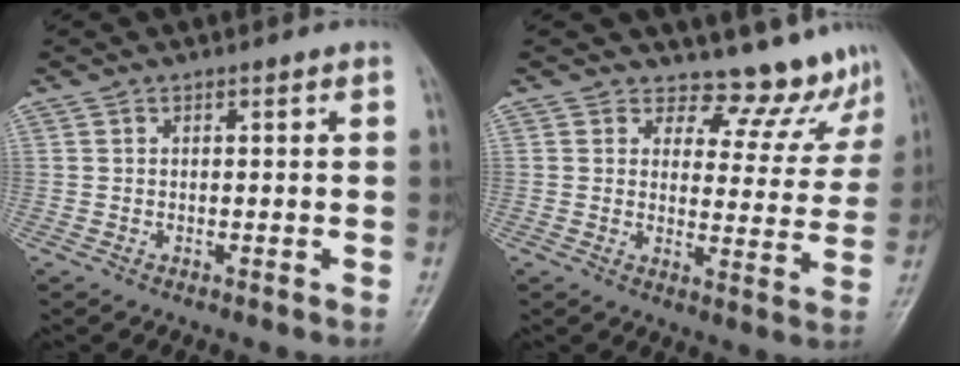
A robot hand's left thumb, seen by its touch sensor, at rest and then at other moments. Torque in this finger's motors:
{"motor_torque": [-0.27, 0.22, -0.12, -0.50, 0.00]}